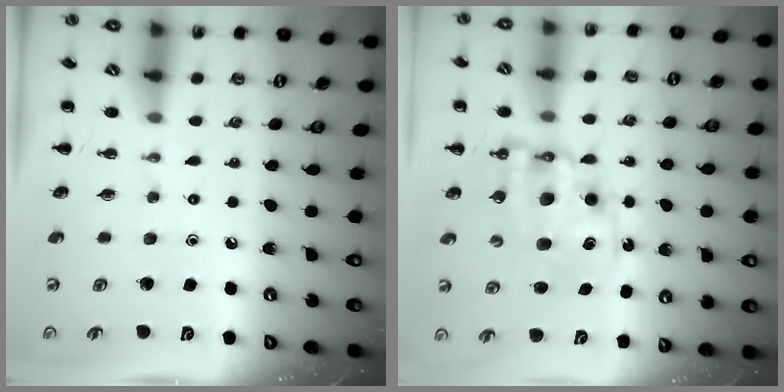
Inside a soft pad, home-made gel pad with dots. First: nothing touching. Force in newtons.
{"total": 11.4, "press": 11.1, "slide": 2.8}